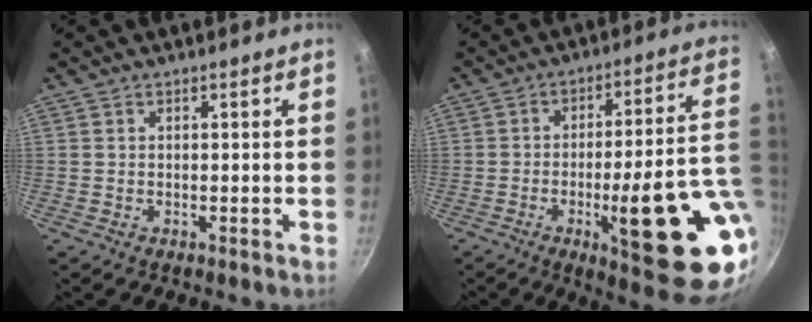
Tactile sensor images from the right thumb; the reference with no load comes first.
{"total": 22.5, "force": [-5.0, 5.0, 21.3], "torque": [-0.265, 0.008, -0.059]}